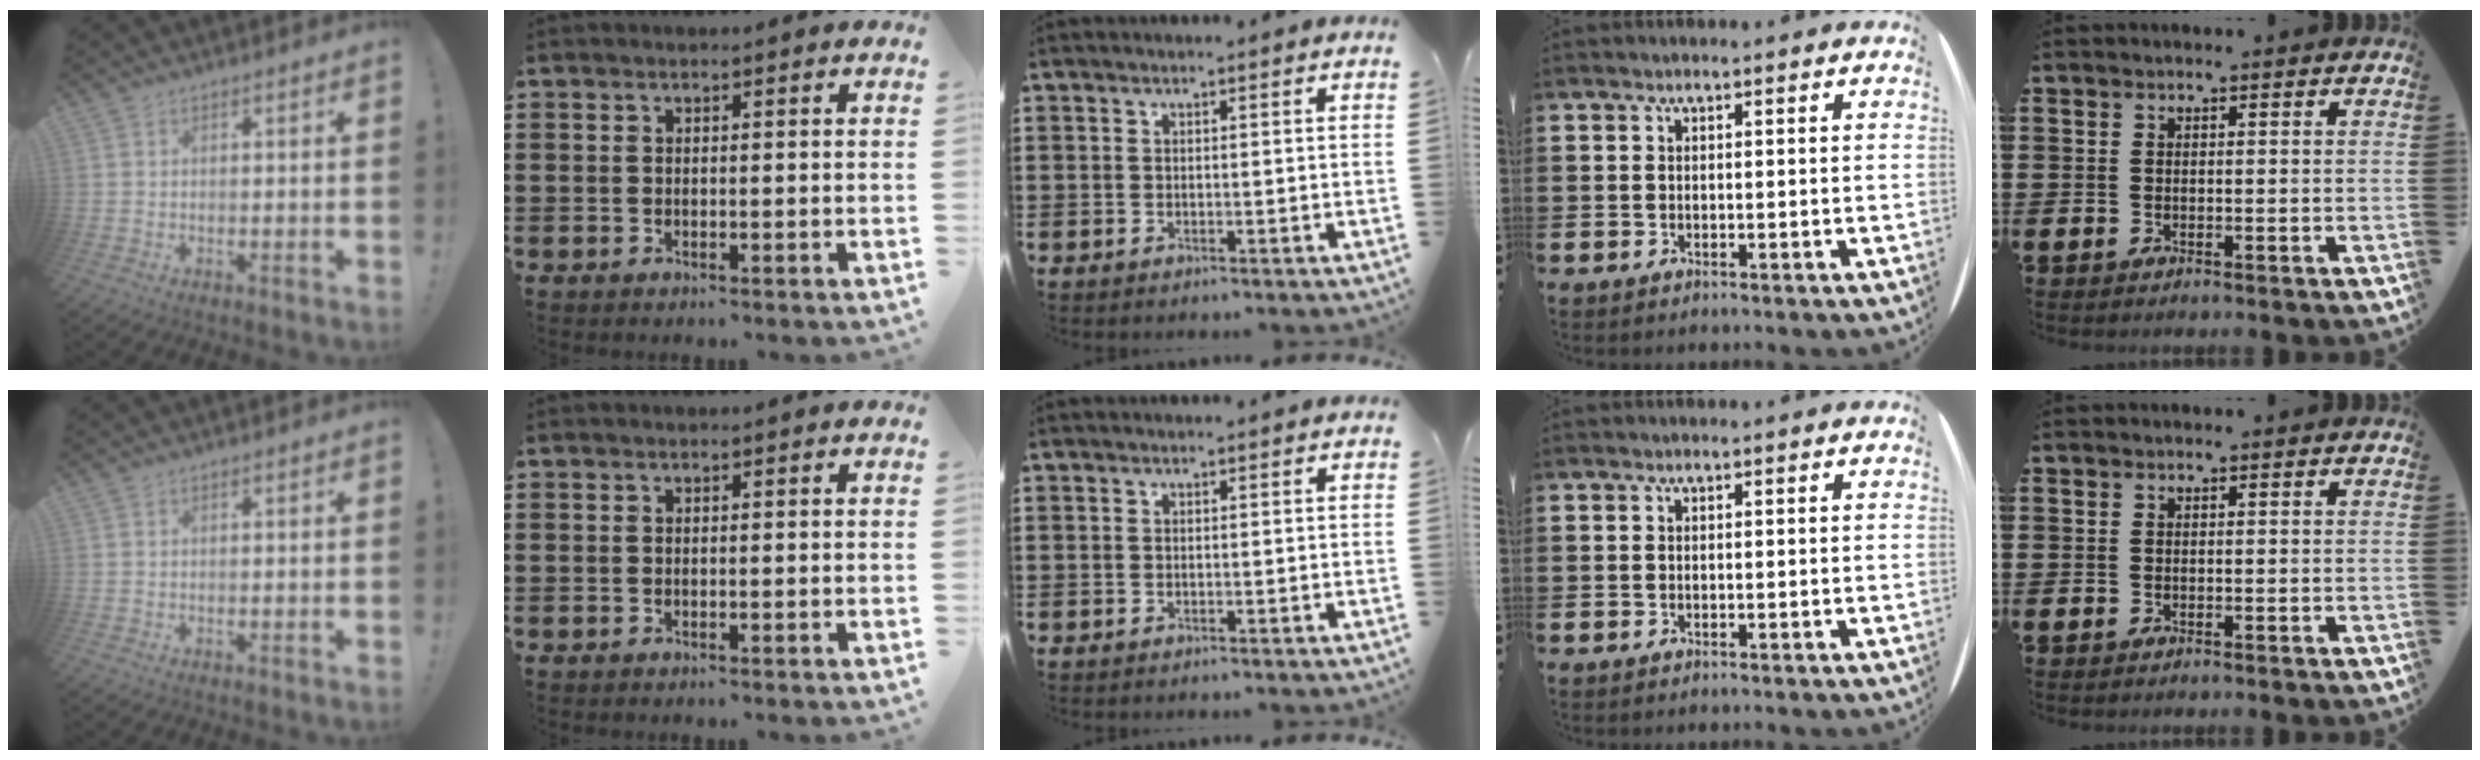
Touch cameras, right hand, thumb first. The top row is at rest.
{}